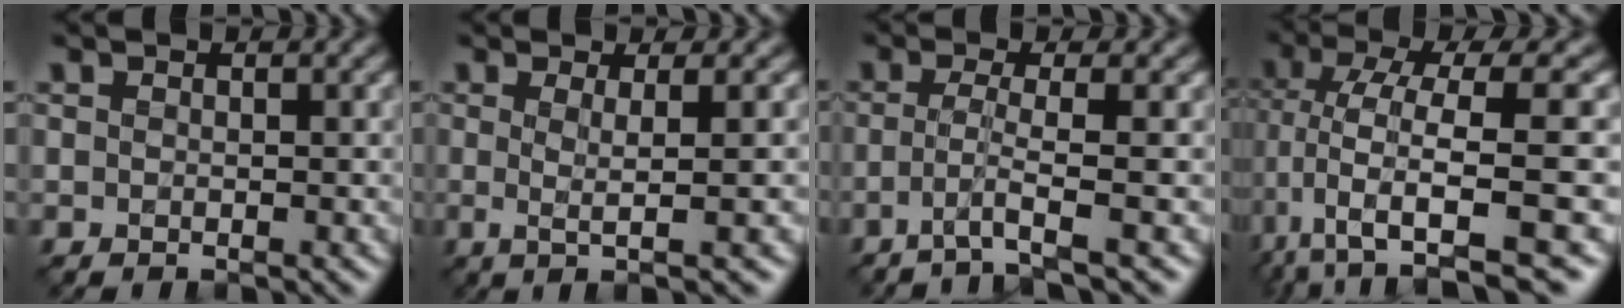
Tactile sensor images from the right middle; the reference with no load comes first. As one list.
[{"total": 3.4, "force": [0.2, 0.6, 3.4], "torque": [-0.058, -0.004, 0.001]}, {"total": 2.9, "force": [-1.0, 0.4, 2.7], "torque": [-0.045, -0.004, -0.033]}, {"total": 9.1, "force": [-2.8, 3.2, 8.1], "torque": [-0.153, 0.008, -0.054]}]